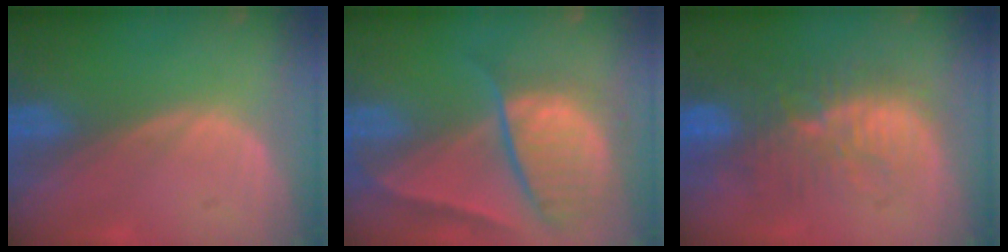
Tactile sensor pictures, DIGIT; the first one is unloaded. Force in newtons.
{"total": 10.4, "press": 8.8, "slide": 5.5}
{"total": 10.1, "press": 9.5, "slide": 3.4}